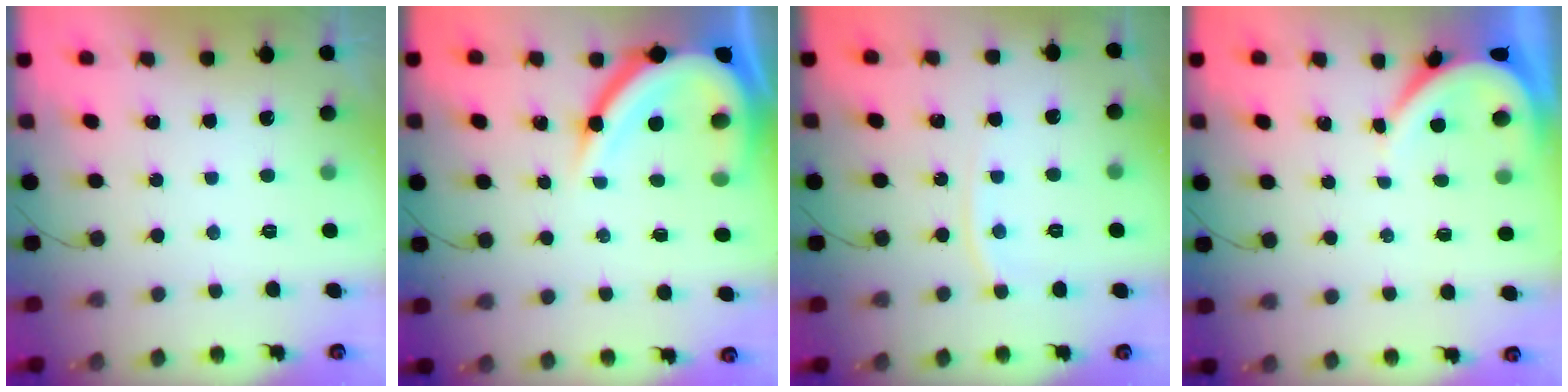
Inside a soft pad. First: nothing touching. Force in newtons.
{"total": 15.6, "press": 15.6, "slide": 1.3}
{"total": 5.0, "press": 5.0, "slide": 0.3}
{"total": 3.9, "press": 3.8, "slide": 0.5}